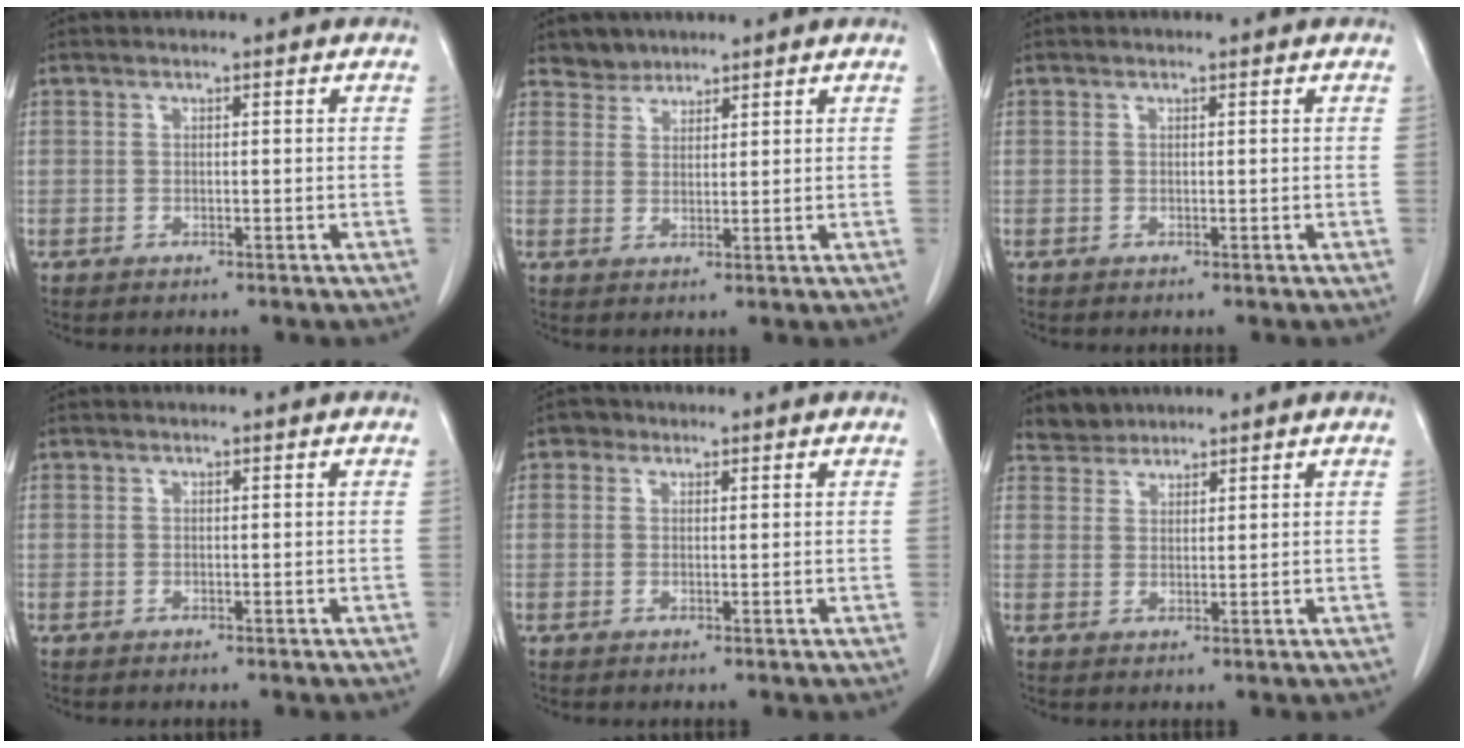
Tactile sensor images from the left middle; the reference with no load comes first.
{"total": 2.7, "force": [2.4, 1.2, -0.4], "torque": [0.006, 0.003, 0.039]}
{"total": 0.0}
{"total": 0.0}
{"total": 1.5, "force": [0.8, 1.2, 0.2], "torque": [-0.001, 0.003, 0.007]}
{"total": 2.7, "force": [2.4, 1.0, -0.4], "torque": [0.003, 0.009, 0.043]}